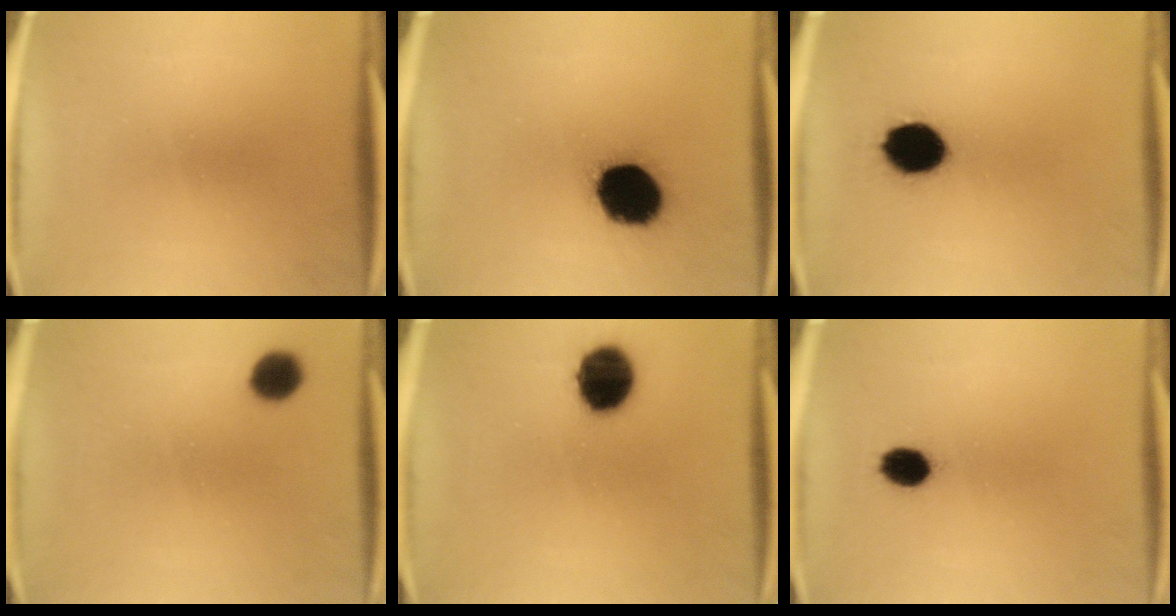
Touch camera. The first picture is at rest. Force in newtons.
{"total": 18.4}
{"total": 12.3}
{"total": 4.9}
{"total": 12.3}
{"total": 4.7}